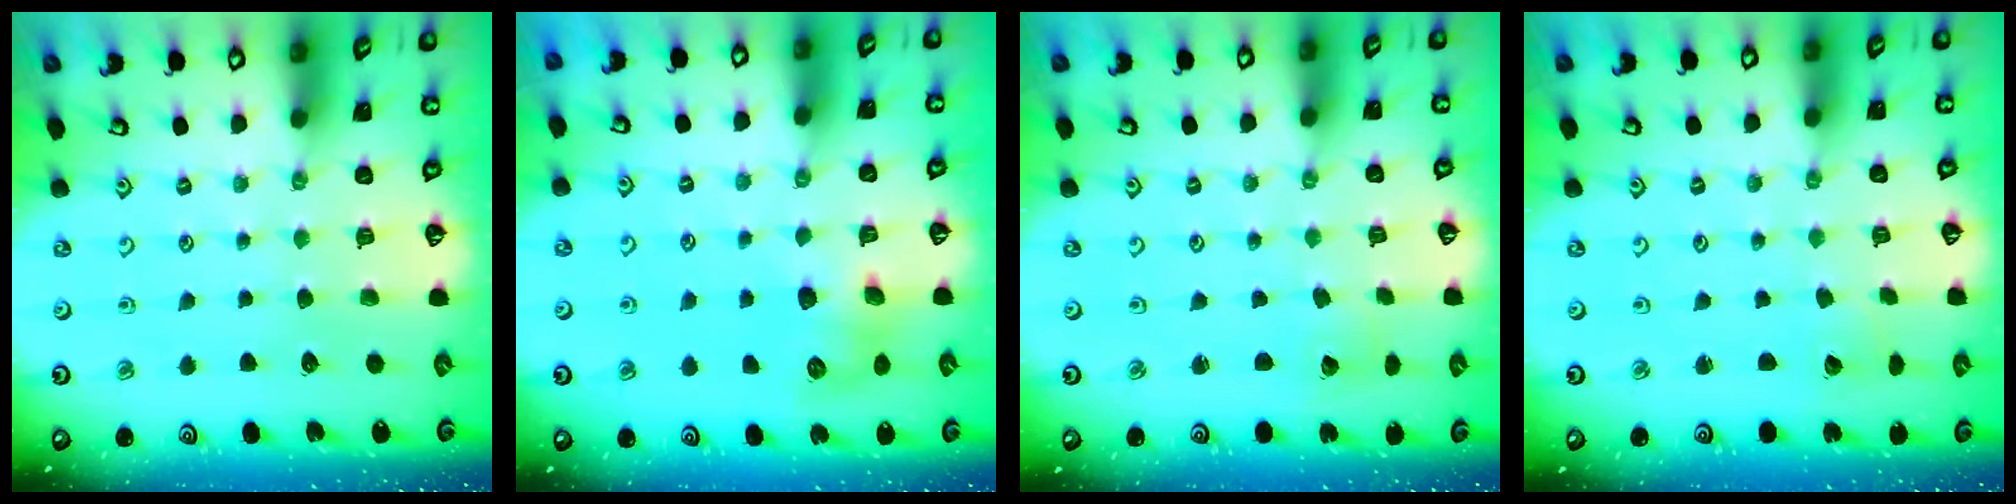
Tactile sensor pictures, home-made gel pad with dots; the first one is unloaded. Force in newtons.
{"total": 8.6, "press": 8.6, "slide": 0.5}
{"total": 1.4, "press": 1.4, "slide": 0.1}
{"total": 2.1, "press": 2.1, "slide": 0.1}